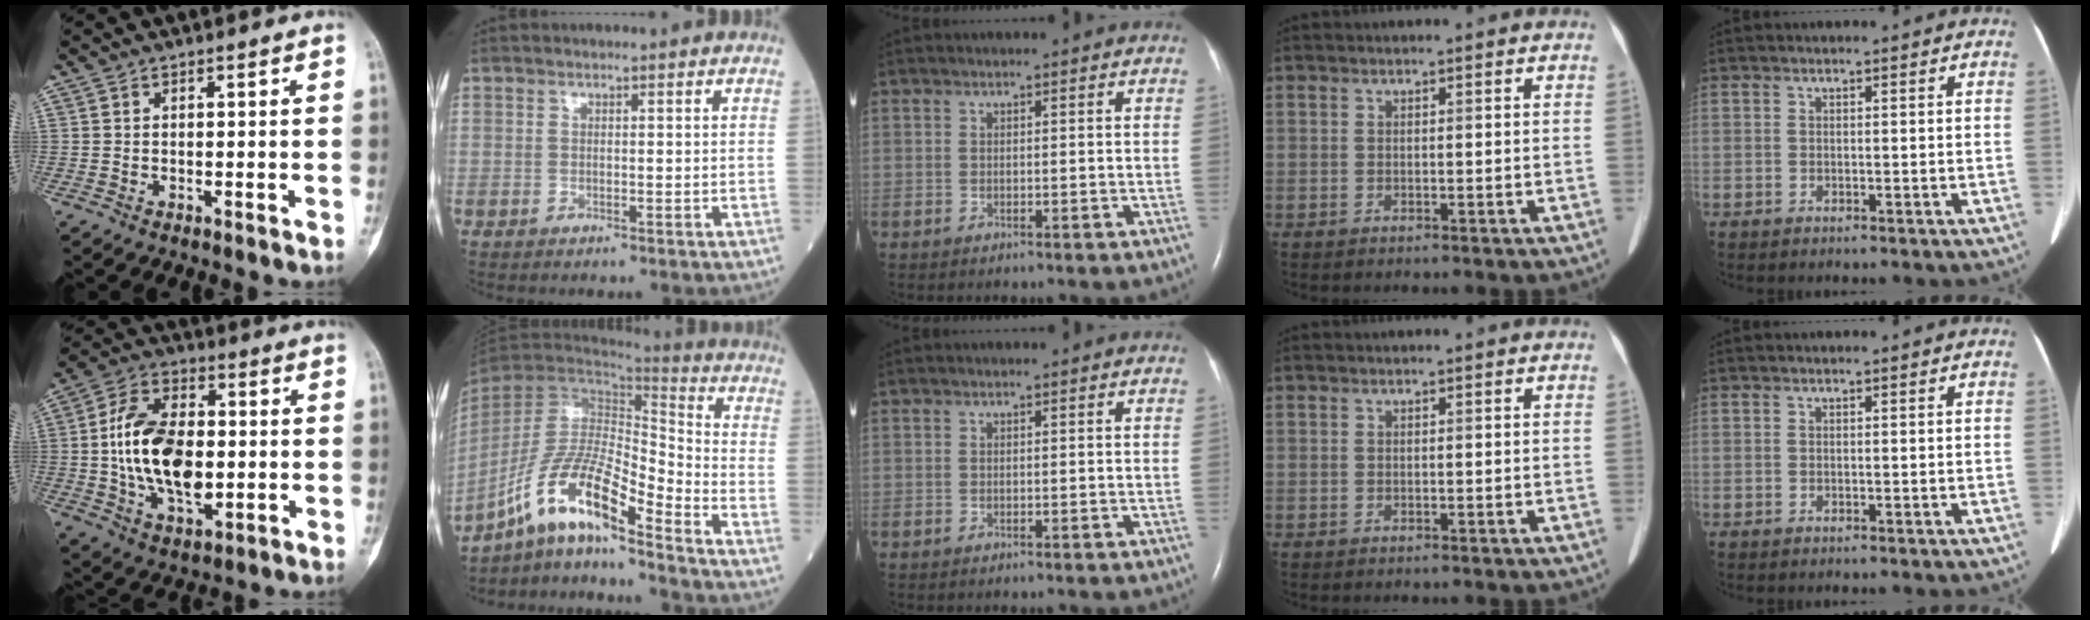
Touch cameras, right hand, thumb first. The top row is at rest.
{"thumb": {"total": 17.2, "force": [-0.5, 10.0, 14.0], "torque": [-0.243, 0.009, -0.008]}, "index": {"total": 14.0, "force": [-9.9, 1.6, 9.8], "torque": [-0.197, 0.002, -0.184]}}